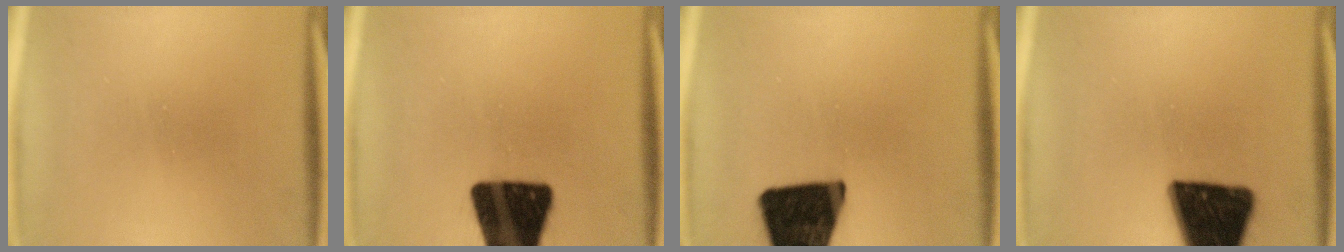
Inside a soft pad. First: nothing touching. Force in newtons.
{"total": 19.3}
{"total": 19.8}
{"total": 18.5}